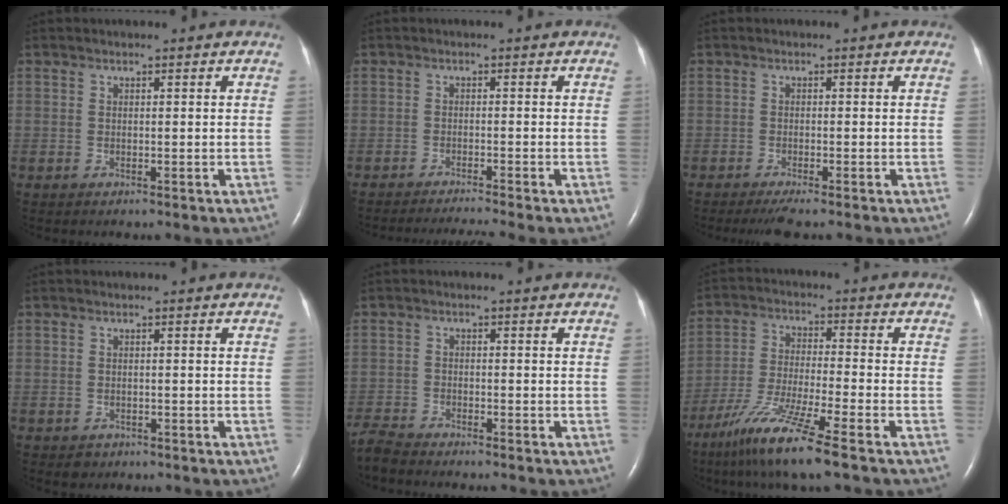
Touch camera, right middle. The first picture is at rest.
{"total": 5.2, "force": [-4.6, -1.4, 1.9], "torque": [-0.027, -0.016, -0.073]}
{"total": 2.9, "force": [-2.3, -0.1, 1.8], "torque": [-0.032, -0.008, -0.037]}
{"total": 1.1, "force": [-0.7, 0.9, 0.1], "torque": [-0.004, 0.001, -0.006]}
{"total": 4.6, "force": [-4.5, -0.1, 0.8], "torque": [-0.016, -0.021, -0.084]}
{"total": 11.3, "force": [-7.6, -0.6, 8.4], "torque": [-0.176, -0.039, -0.141]}